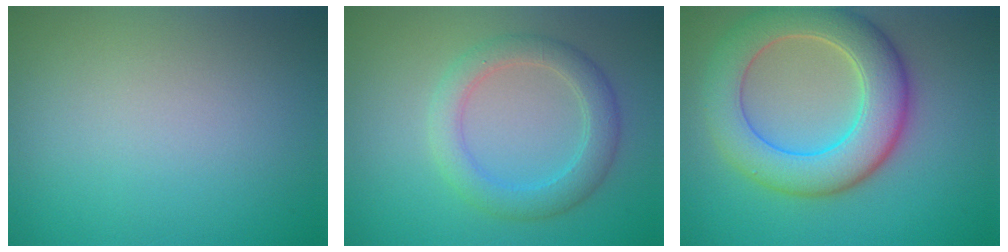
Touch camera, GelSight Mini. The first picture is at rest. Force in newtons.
{"total": 3.6, "press": 3.6, "slide": 0.1}
{"total": 8.3, "press": 8.3, "slide": 0.7}